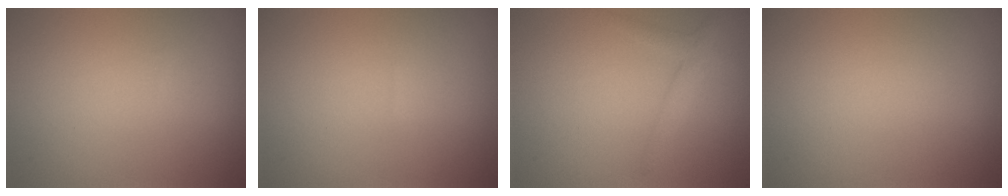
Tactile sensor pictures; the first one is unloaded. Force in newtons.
{"total": 0.0}
{"total": 1.8, "press": 1.8, "slide": 0.2}
{"total": 0.0}